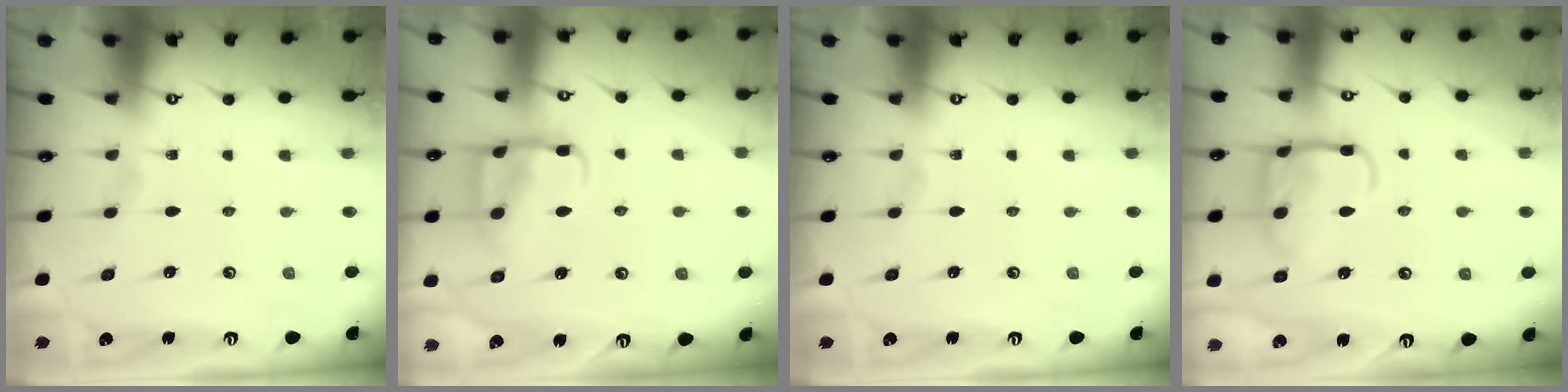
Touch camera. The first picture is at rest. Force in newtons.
{"total": 11.6, "press": 11.5, "slide": 1.1}
{"total": 0.0}
{"total": 12.9, "press": 12.8, "slide": 1.1}